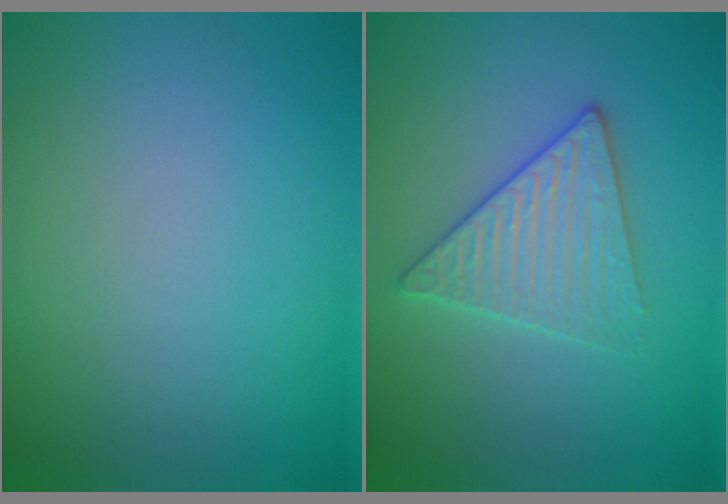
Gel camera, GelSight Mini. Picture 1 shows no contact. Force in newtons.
{"total": 3.2, "press": 3.2, "slide": 0.6}